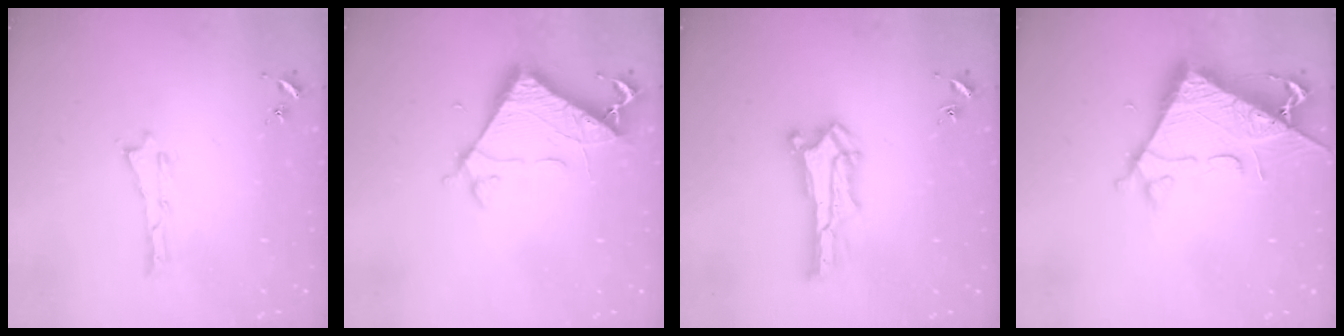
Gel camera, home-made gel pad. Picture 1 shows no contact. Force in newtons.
{"total": 6.8, "press": 6.8, "slide": 0.6}
{"total": 1.5, "press": 1.5, "slide": 0.2}
{"total": 8.4, "press": 8.3, "slide": 0.8}